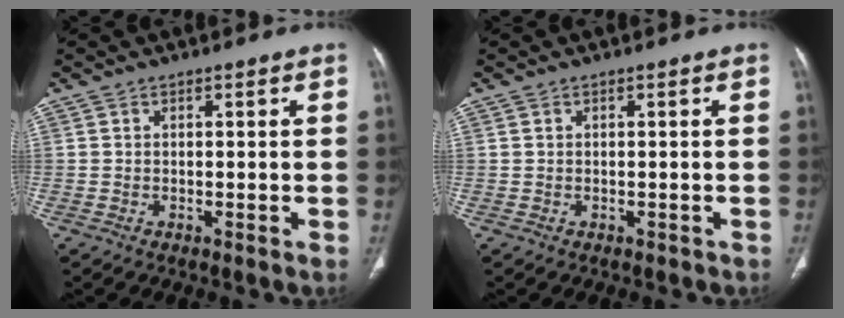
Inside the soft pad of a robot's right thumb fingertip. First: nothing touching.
{"total": 0.6, "force": [-0.1, 0.6, 0.1], "torque": [-0.001, 0.005, 0.003]}